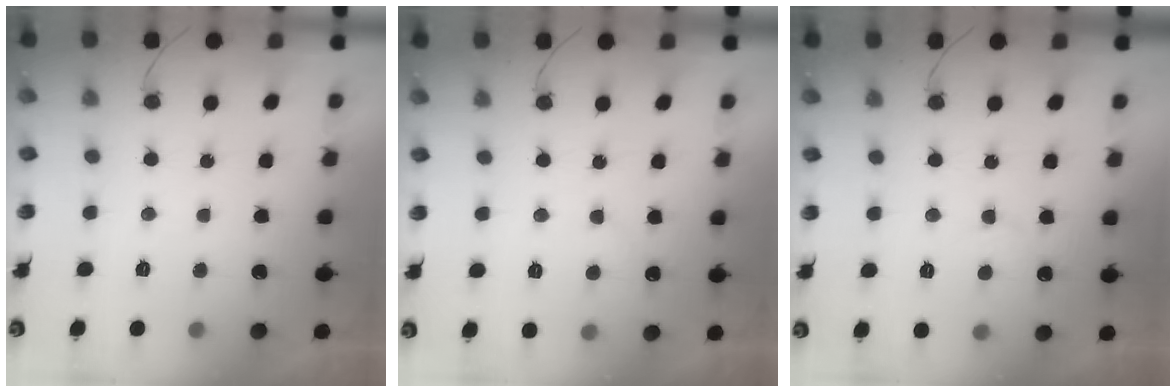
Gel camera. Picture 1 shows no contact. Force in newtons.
{"total": 4.3, "press": 4.3, "slide": 0.3}
{"total": 3.7, "press": 3.7, "slide": 0.3}